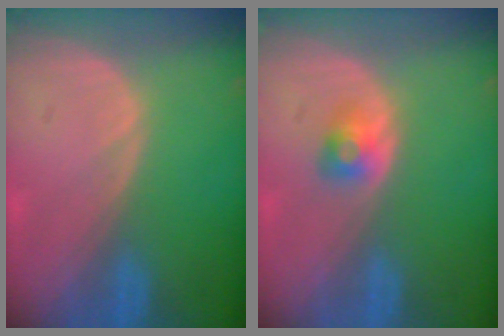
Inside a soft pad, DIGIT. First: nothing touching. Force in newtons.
{"total": 2.6, "press": 2.4, "slide": 1.2}